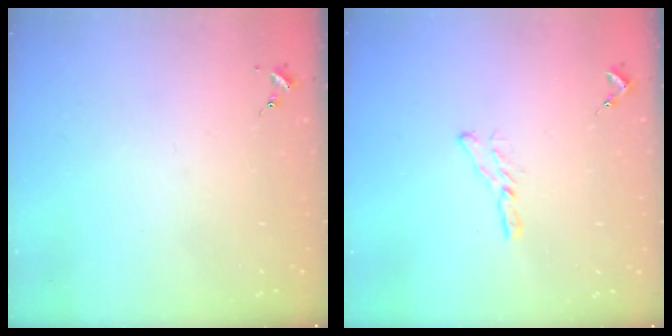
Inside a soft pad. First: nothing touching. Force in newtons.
{"total": 6.2, "press": 6.2, "slide": 0.3}